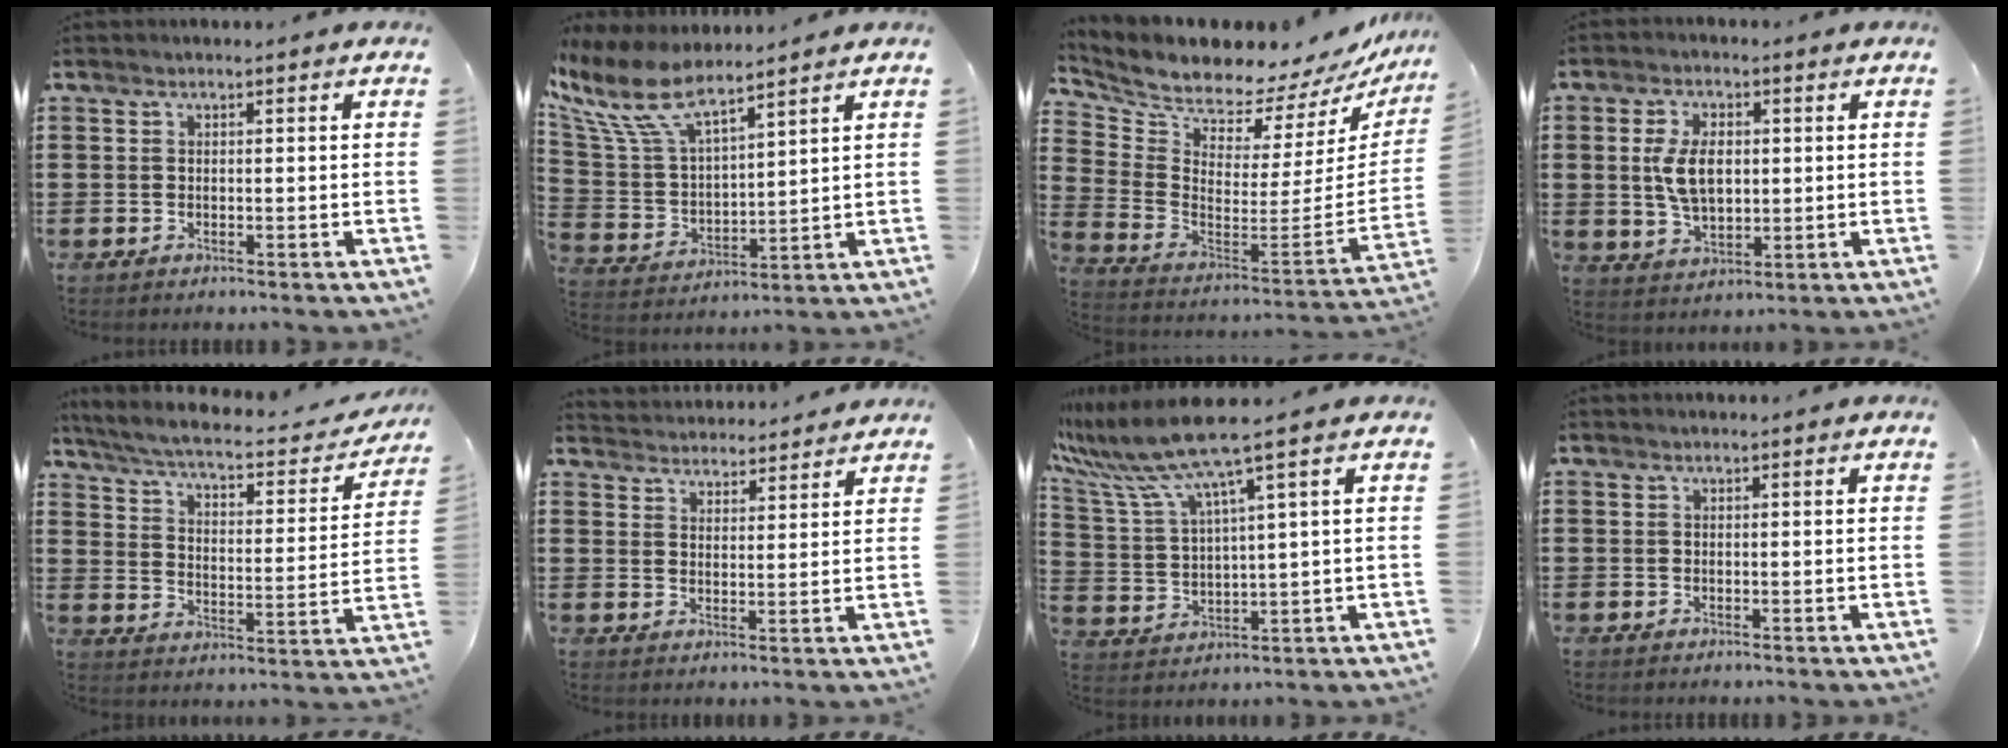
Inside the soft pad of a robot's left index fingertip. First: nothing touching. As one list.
[{"total": 10.4, "force": [8.1, 2.9, 5.7], "torque": [-0.156, -0.040, 0.143]}, {"total": 7.0, "force": [6.9, 0.9, -0.1], "torque": [-0.052, -0.082, 0.115]}, {"total": 6.8, "force": [0.9, 3.9, 5.5], "torque": [-0.119, 0.005, 0.010]}, {"total": 4.7, "force": [4.1, 0.3, 2.3], "torque": [-0.067, -0.032, 0.061]}, {"total": 3.5, "force": [3.4, 0.0, -0.5], "torque": [-0.003, -0.017, 0.063]}, {"total": 8.4, "force": [6.3, -0.4, 5.6], "torque": [-0.148, -0.040, 0.101]}, {"total": 0.0}]